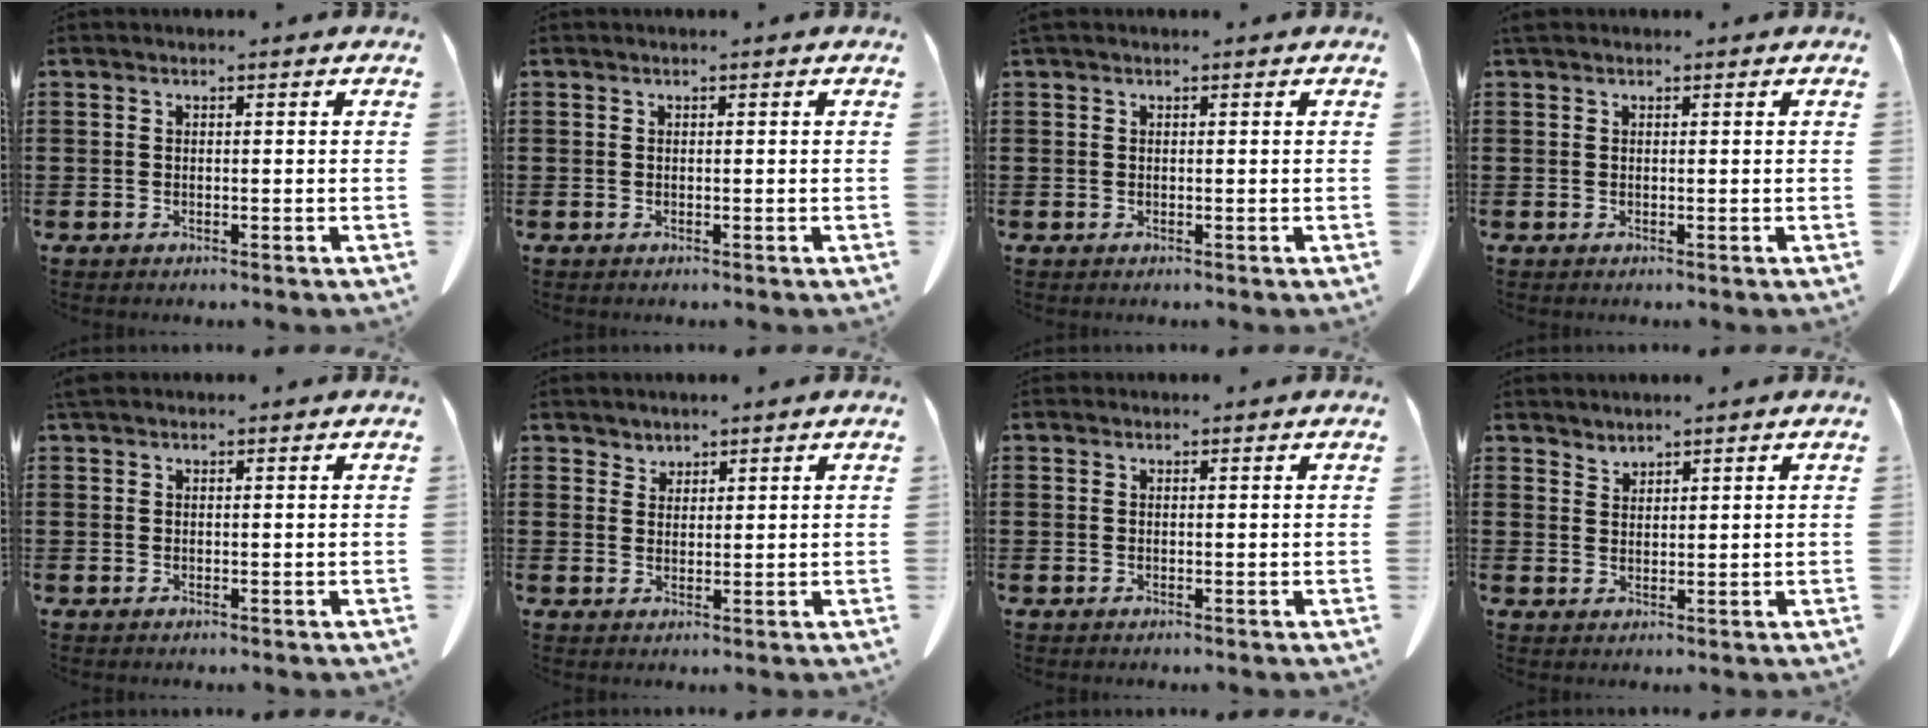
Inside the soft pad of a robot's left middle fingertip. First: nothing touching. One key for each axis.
{"total": 0.0}
{"total": 0.0}
{"total": 0.6, "fx": 0.4, "fy": 0.3, "fz": 0.3, "tx": -0.008, "ty": 0.002, "tz": 0.007}
{"total": 0.8, "fx": 0.6, "fy": 0.4, "fz": 0.4, "tx": -0.012, "ty": 0.002, "tz": 0.011}
{"total": 2.0, "fx": 1.8, "fy": 0.8, "fz": -0.1, "tx": -0.006, "ty": 0.001, "tz": 0.038}
{"total": 0.0}
{"total": 1.9, "fx": 1.9, "fy": 0.2, "fz": -0.2, "tx": 0.000, "ty": -0.004, "tz": 0.038}